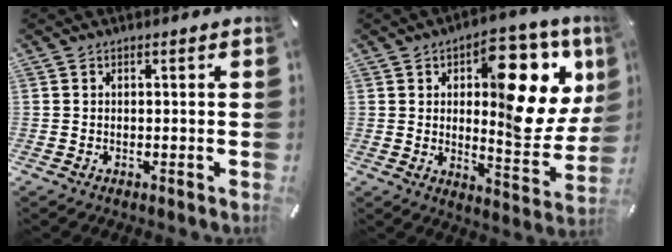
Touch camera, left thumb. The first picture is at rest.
{"total": 20.1, "force": [7.3, 9.3, 16.2], "torque": [-0.191, -0.054, 0.110]}